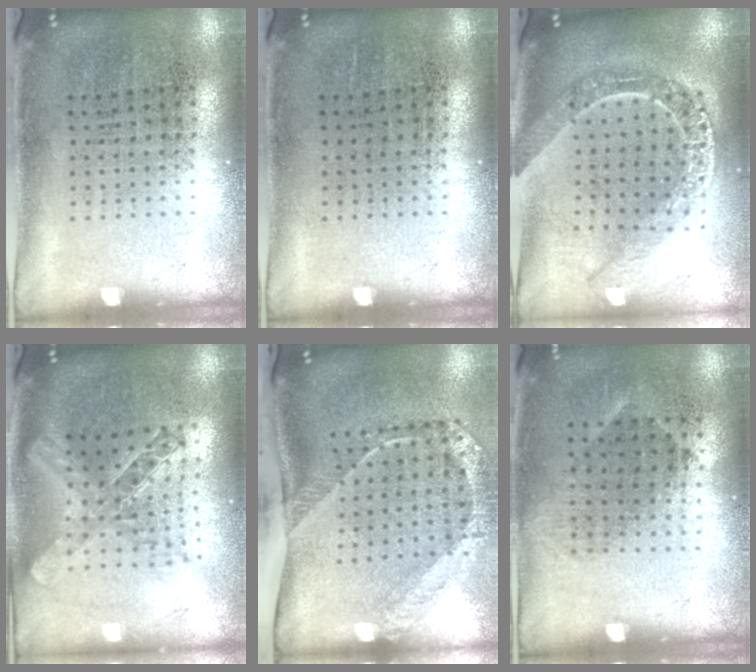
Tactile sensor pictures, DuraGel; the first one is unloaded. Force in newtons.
{"total": 0.0}
{"total": 2.3, "press": 2.0, "slide": 1.2}
{"total": 2.0, "press": 1.7, "slide": 1.1}
{"total": 2.7, "press": 1.7, "slide": 2.0}
{"total": 0.9, "press": 0.7, "slide": 0.6}